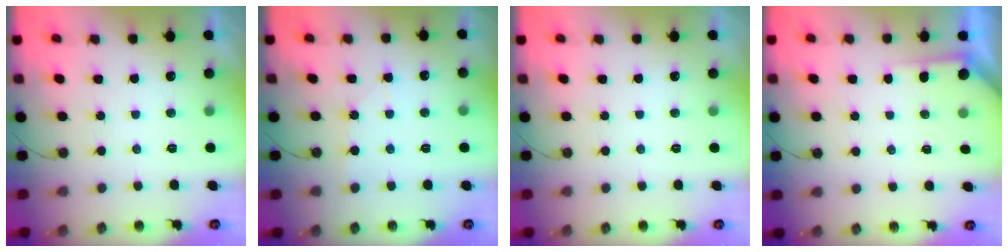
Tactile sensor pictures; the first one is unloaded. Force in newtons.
{"total": 3.8, "press": 3.8, "slide": 0.4}
{"total": 0.0}
{"total": 2.5, "press": 2.4, "slide": 0.4}